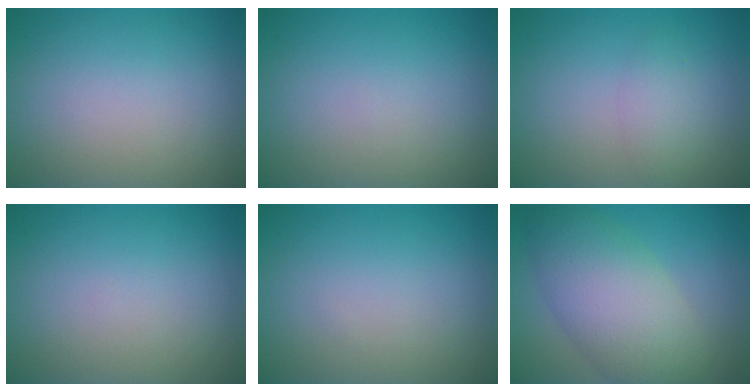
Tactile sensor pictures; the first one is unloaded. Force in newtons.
{"total": 0.0}
{"total": 1.8, "press": 1.8, "slide": 0.2}
{"total": 0.0}
{"total": 0.0}
{"total": 7.8, "press": 7.8, "slide": 0.6}